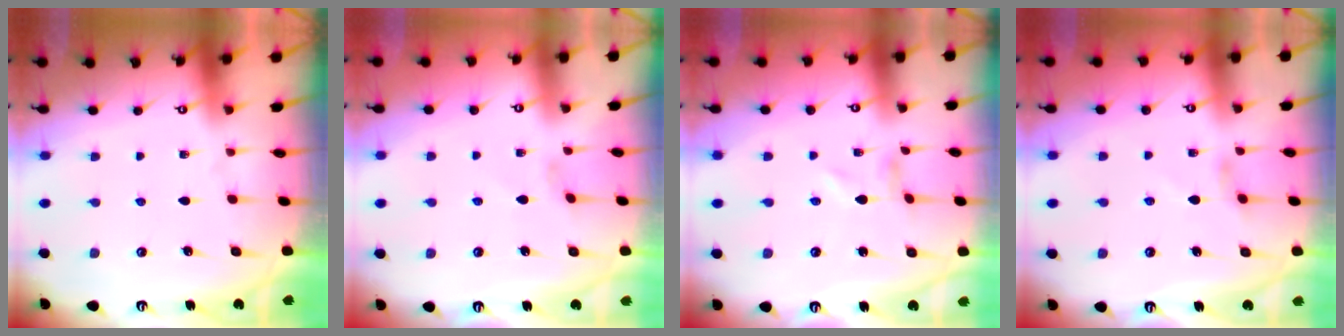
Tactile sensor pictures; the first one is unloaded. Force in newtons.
{"total": 0.9, "press": 0.8, "slide": 0.3}
{"total": 0.8, "press": 0.8, "slide": 0.1}
{"total": 1.8, "press": 1.8, "slide": 0.4}